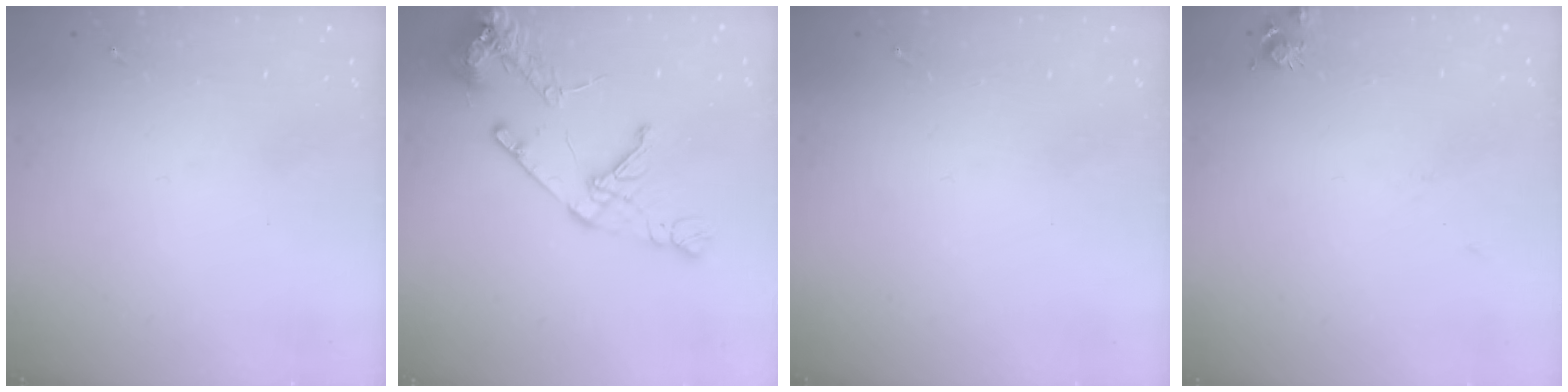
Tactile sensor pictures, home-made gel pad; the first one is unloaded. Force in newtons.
{"total": 14.1, "press": 14.0, "slide": 1.9}
{"total": 0.0}
{"total": 6.5, "press": 6.5, "slide": 0.8}